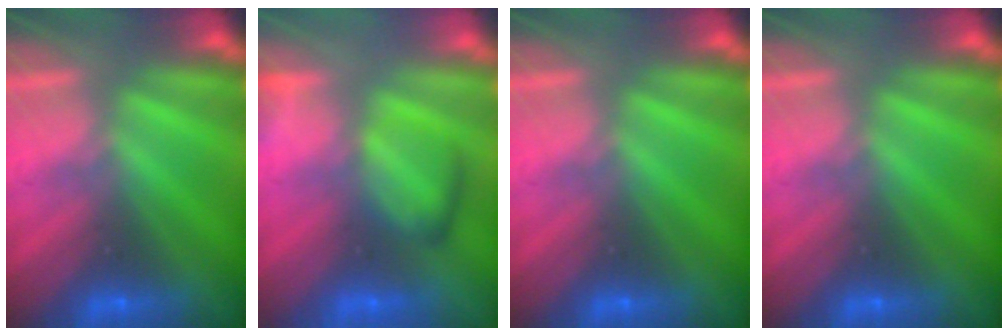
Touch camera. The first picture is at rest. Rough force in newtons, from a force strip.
{"total": 2.5}
{"total": 0.0}
{"total": 0.0}